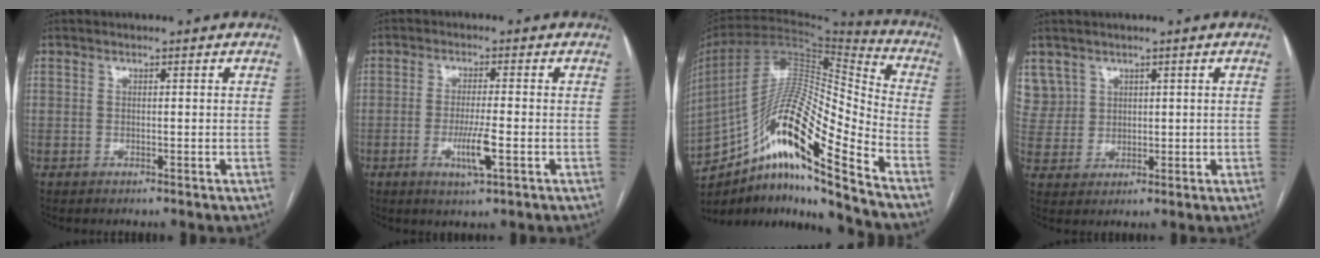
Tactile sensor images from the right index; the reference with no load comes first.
{"total": 5.2, "force": [-1.7, 0.2, 4.9], "torque": [-0.096, -0.010, -0.029]}
{"total": 21.1, "force": [-13.5, 1.4, 16.1], "torque": [-0.307, 0.010, -0.245]}
{"total": 6.0, "force": [3.4, 5.0, 0.0], "torque": [0.002, 0.014, 0.078]}